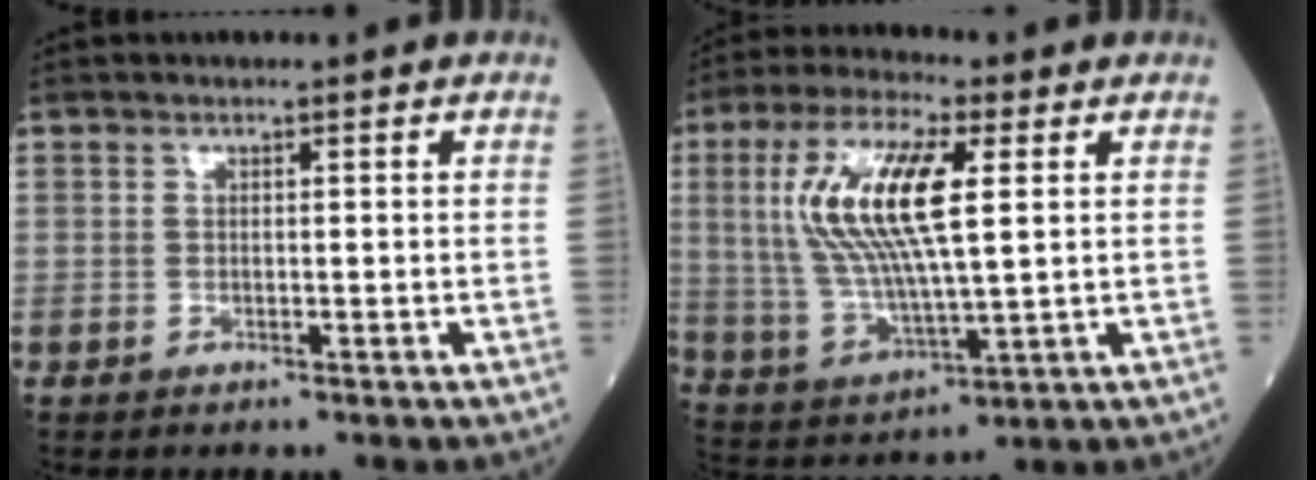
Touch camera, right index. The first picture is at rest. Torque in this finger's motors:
{"motor_torque": [1.80, 0.34, 1.05, 0.21]}